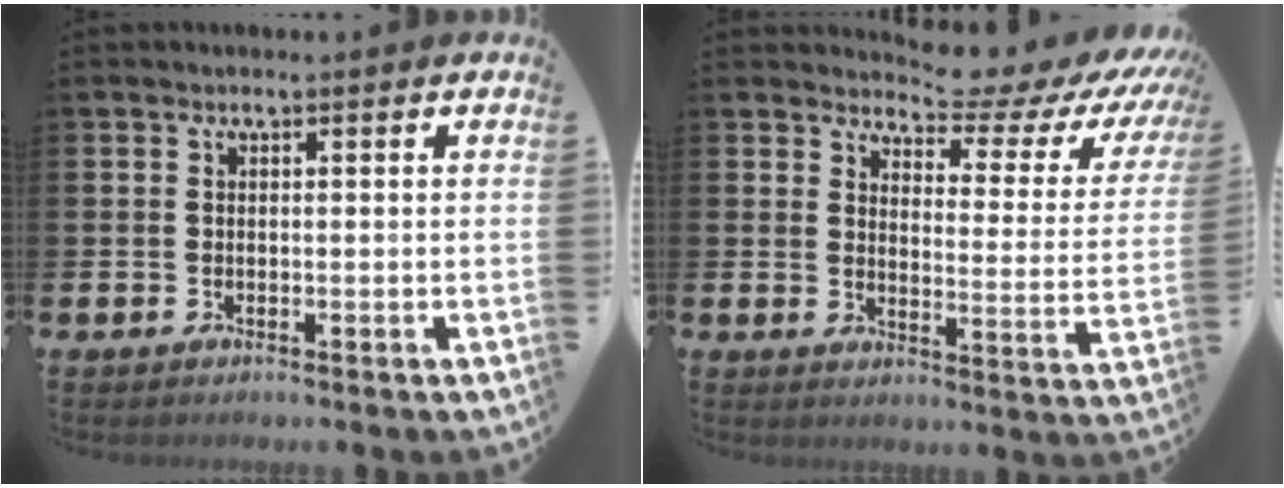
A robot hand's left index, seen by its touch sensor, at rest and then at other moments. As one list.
[{"total": 5.5, "force": [5.0, 1.6, 1.6], "torque": [-0.036, -0.049, 0.076]}]